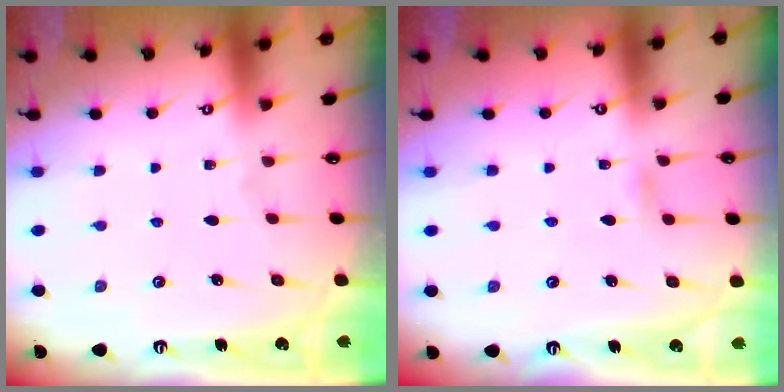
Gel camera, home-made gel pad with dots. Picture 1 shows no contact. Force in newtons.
{"total": 3.0, "press": 3.0, "slide": 0.3}